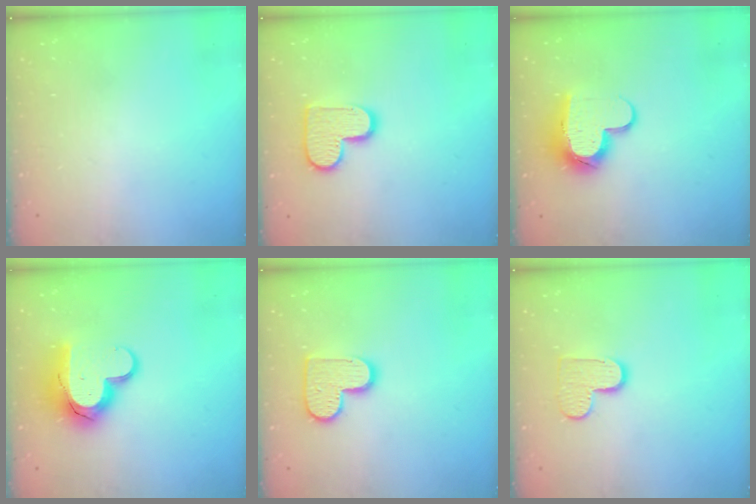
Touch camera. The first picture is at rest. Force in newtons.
{"total": 12.0, "press": 12.0, "slide": 0.7}
{"total": 11.7, "press": 11.7, "slide": 1.0}
{"total": 14.1, "press": 14.0, "slide": 1.2}
{"total": 11.5, "press": 11.4, "slide": 0.6}
{"total": 9.2, "press": 9.1, "slide": 0.6}